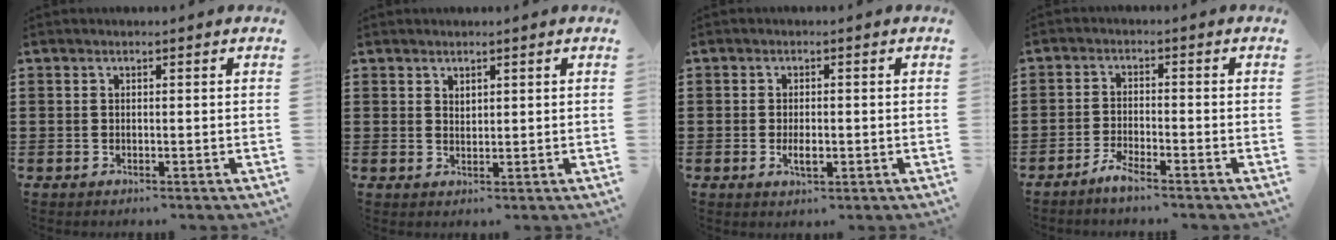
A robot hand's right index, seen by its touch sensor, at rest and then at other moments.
{"total": 1.3, "force": [1.2, 0.5, 0.1], "torque": [-0.003, 0.001, 0.023]}
{"total": 2.4, "force": [-0.6, 1.0, 2.1], "torque": [-0.040, 0.001, -0.010]}
{"total": 2.5, "force": [-2.3, 0.0, 0.9], "torque": [-0.026, 0.000, -0.046]}